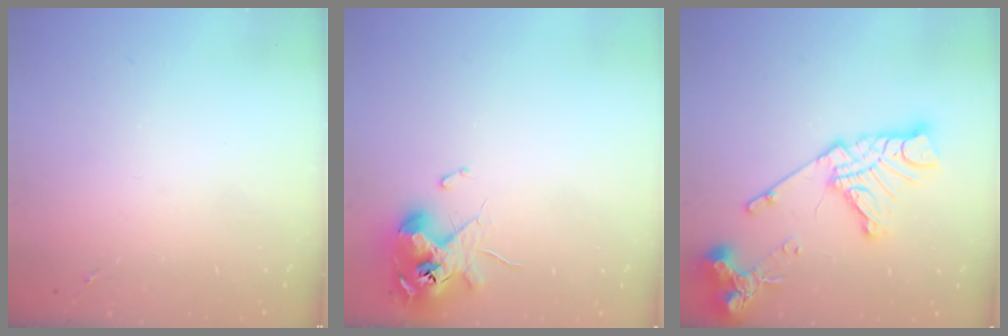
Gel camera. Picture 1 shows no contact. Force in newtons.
{"total": 11.6, "press": 11.4, "slide": 1.7}
{"total": 18.1, "press": 18.0, "slide": 2.0}